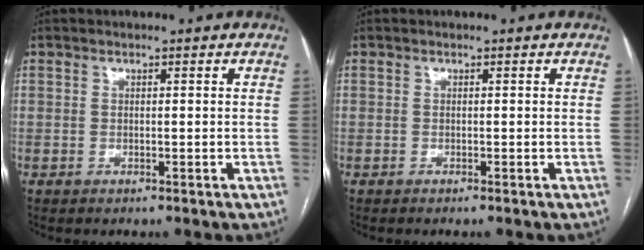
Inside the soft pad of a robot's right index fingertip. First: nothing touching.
{"total": 0.0}